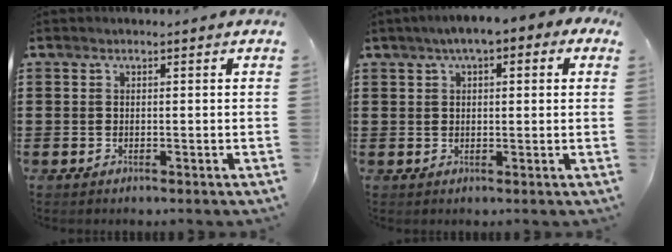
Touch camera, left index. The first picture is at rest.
{"total": 3.6, "force": [2.0, 1.3, 2.7], "torque": [-0.059, 0.007, 0.033]}